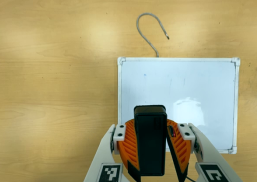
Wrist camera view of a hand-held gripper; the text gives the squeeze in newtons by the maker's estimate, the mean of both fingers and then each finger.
{"total": 10.1, "left": 9.3, "right": 11.0}